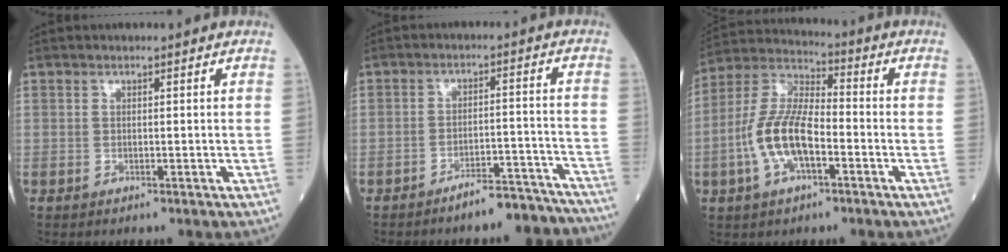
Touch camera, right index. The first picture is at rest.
{"total": 7.7, "force": [-7.2, 1.9, 1.9], "torque": [0.001, 0.038, -0.104]}
{"total": 11.5, "force": [-3.2, 4.4, 10.1], "torque": [-0.222, 0.013, -0.066]}